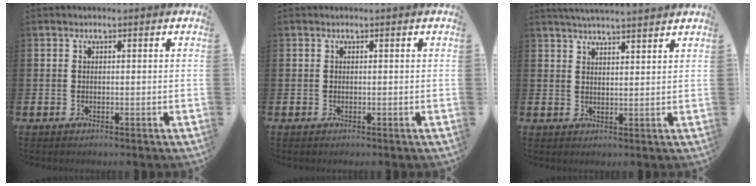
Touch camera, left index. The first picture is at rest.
{"total": 0.0}
{"total": 3.8, "force": [3.8, -0.3, 0.6], "torque": [-0.020, -0.013, 0.068]}